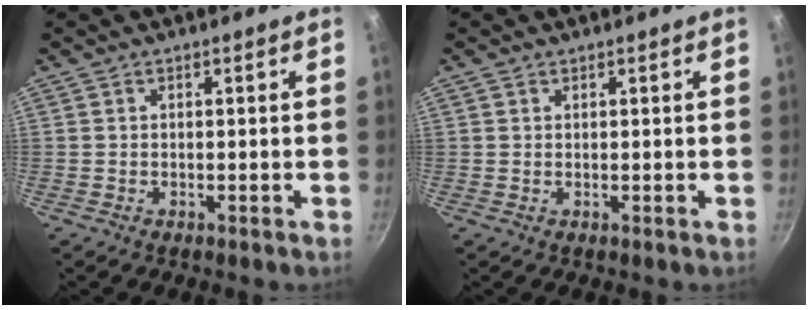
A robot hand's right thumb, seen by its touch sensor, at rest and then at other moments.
{"total": 0.7, "force": [0.5, 0.5, 0.1], "torque": [-0.001, -0.001, 0.006]}